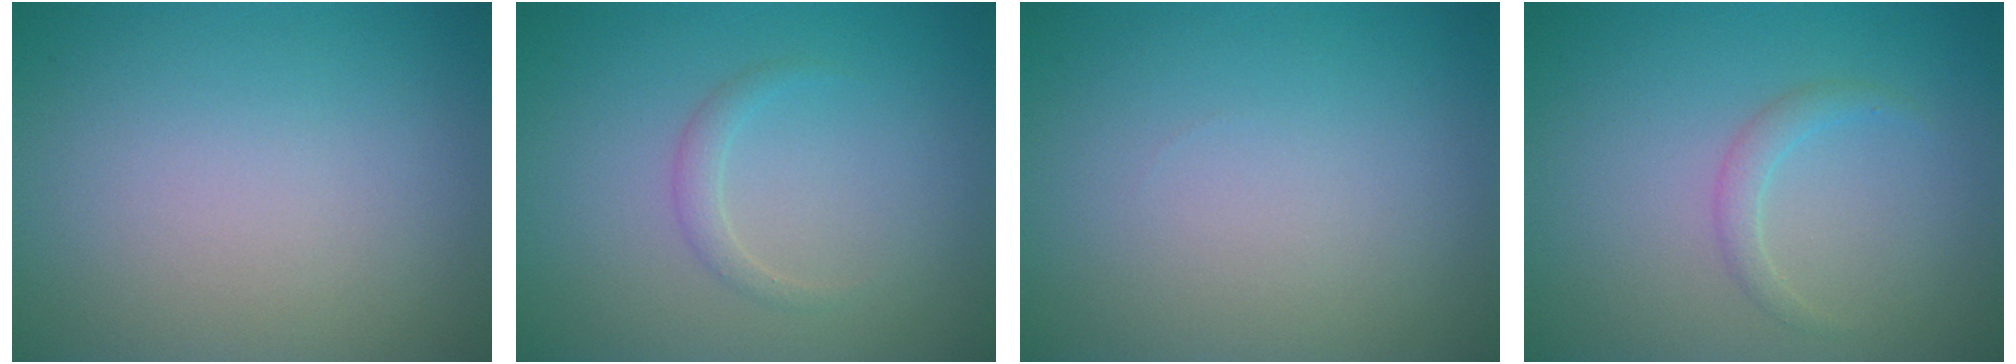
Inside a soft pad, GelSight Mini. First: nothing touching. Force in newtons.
{"total": 1.1, "press": 1.1, "slide": 0.1}
{"total": 0.0}
{"total": 1.3, "press": 1.3, "slide": 0.2}